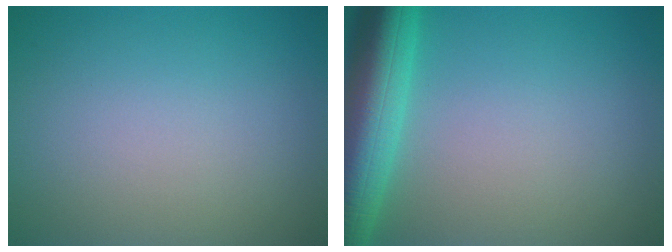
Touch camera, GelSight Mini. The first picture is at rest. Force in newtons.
{"total": 8.2, "press": 8.1, "slide": 0.4}